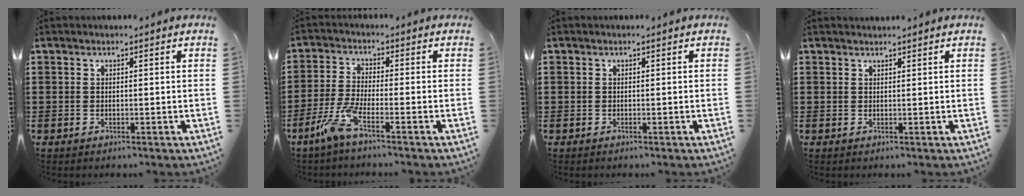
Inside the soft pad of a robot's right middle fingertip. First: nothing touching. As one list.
[{"total": 5.3, "force": [-3.3, 0.4, 4.2], "torque": [-0.111, -0.018, -0.068]}, {"total": 0.0}, {"total": 0.8, "force": [0.8, 0.1, -0.1], "torque": [-0.001, 0.000, 0.016]}]